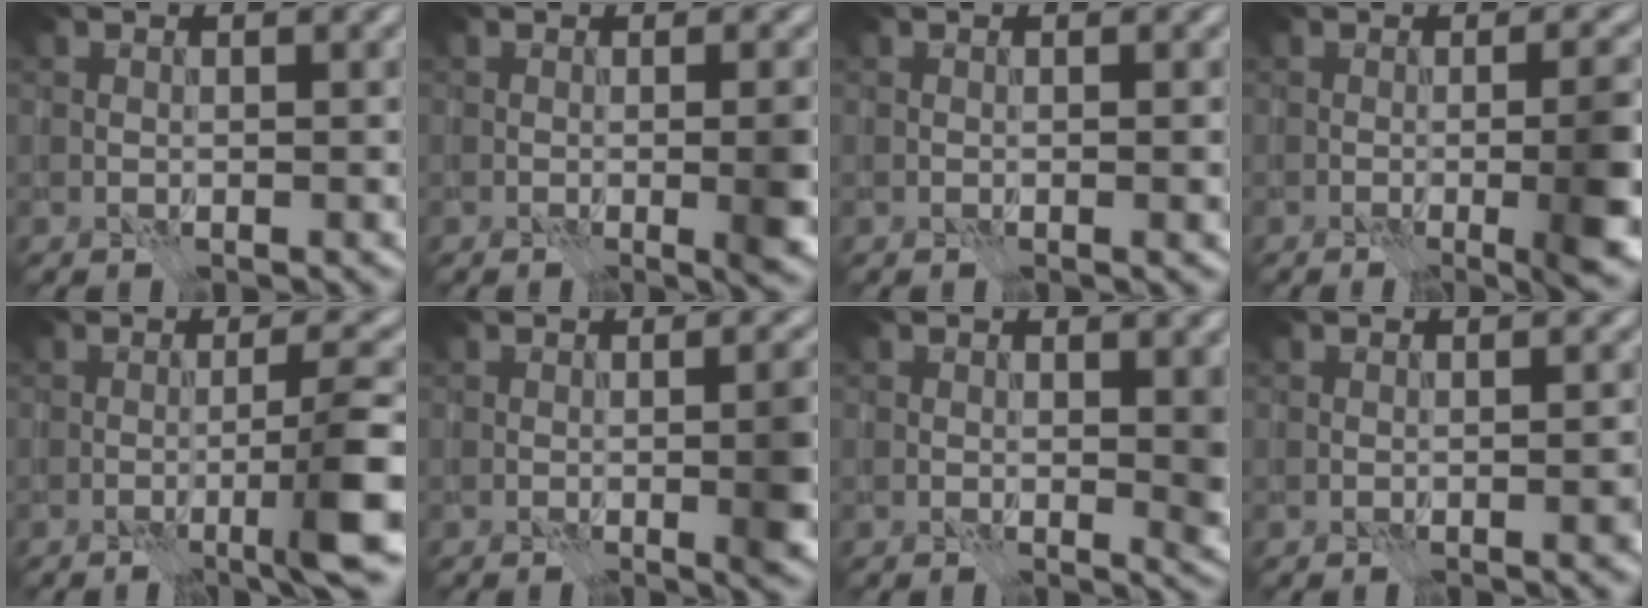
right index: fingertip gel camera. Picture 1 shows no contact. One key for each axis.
{"total": 3.5, "fx": -0.6, "fy": 0.8, "fz": 3.4, "tx": -0.045, "ty": 0.000, "tz": -0.009}
{"total": 0.6, "fx": -0.1, "fy": 0.0, "fz": 0.6, "tx": -0.007, "ty": 0.000, "tz": -0.003}
{"total": 7.3, "fx": -1.9, "fy": 2.1, "fz": 6.7, "tx": -0.078, "ty": 0.000, "tz": -0.025}
{"total": 5.3, "fx": -2.1, "fy": 0.3, "fz": 4.9, "tx": -0.070, "ty": 0.015, "tz": -0.045}
{"total": 4.1, "fx": -0.6, "fy": 0.9, "fz": 4.0, "tx": -0.052, "ty": 0.002, "tz": -0.010}
{"total": 2.2, "fx": 0.3, "fy": 0.7, "fz": 2.0, "tx": -0.021, "ty": -0.004, "tz": 0.005}
{"total": 1.3, "fx": -0.6, "fy": 0.1, "fz": 1.1, "tx": -0.015, "ty": 0.004, "tz": -0.010}